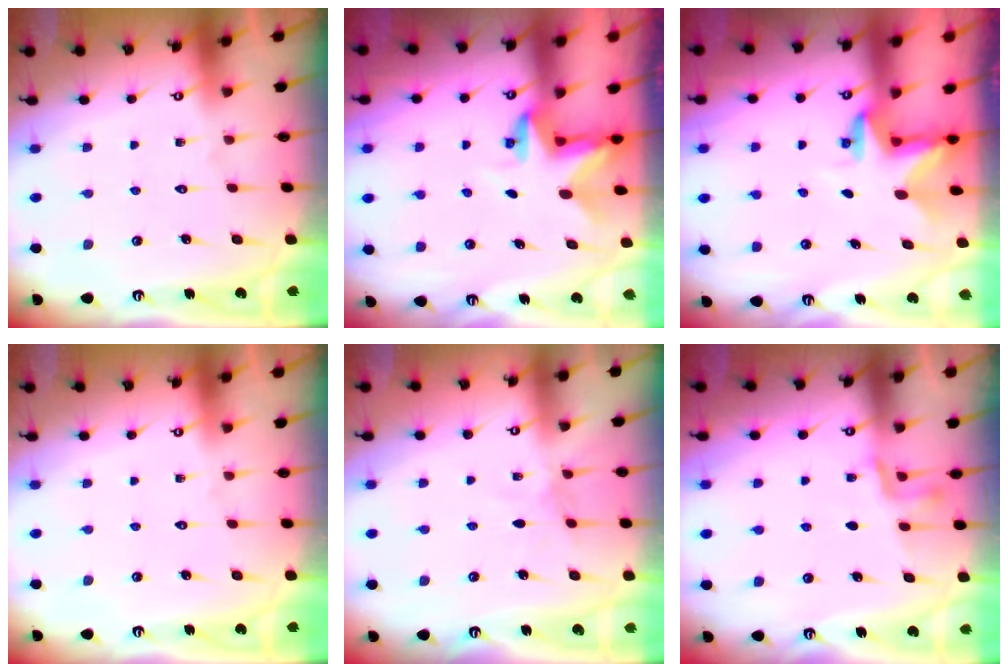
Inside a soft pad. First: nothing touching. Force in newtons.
{"total": 2.8, "press": 2.8, "slide": 0.2}
{"total": 2.8, "press": 2.8, "slide": 0.2}
{"total": 0.0}
{"total": 3.0, "press": 2.9, "slide": 0.4}
{"total": 4.2, "press": 4.1, "slide": 0.9}